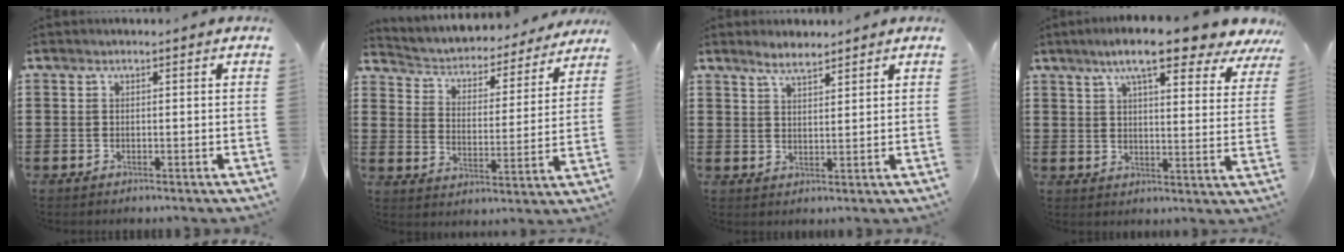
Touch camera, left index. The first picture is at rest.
{"total": 2.7, "force": [2.6, 0.9, 0.2], "torque": [-0.025, -0.027, 0.033]}
{"total": 3.4, "force": [2.9, 0.7, 1.5], "torque": [-0.036, -0.001, 0.054]}
{"total": 10.5, "force": [8.1, 1.2, 6.6], "torque": [-0.125, -0.024, 0.137]}